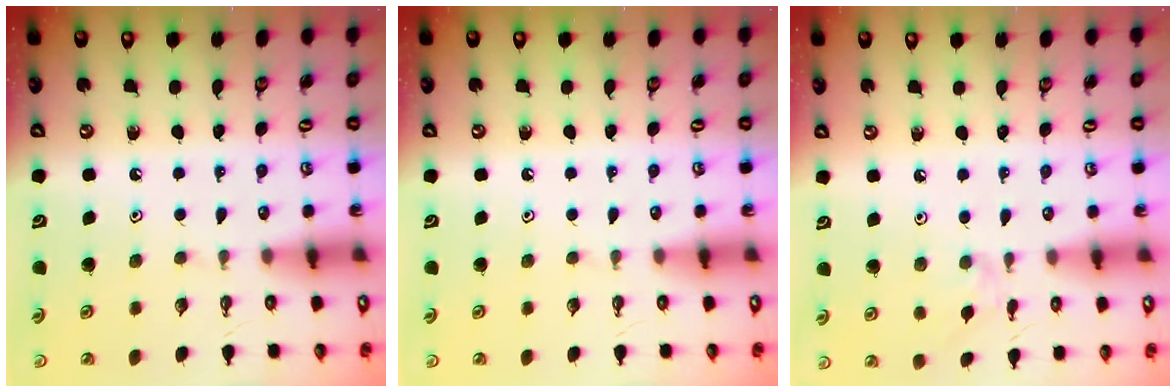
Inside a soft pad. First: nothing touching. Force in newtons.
{"total": 0.0}
{"total": 1.6, "press": 1.5, "slide": 0.4}